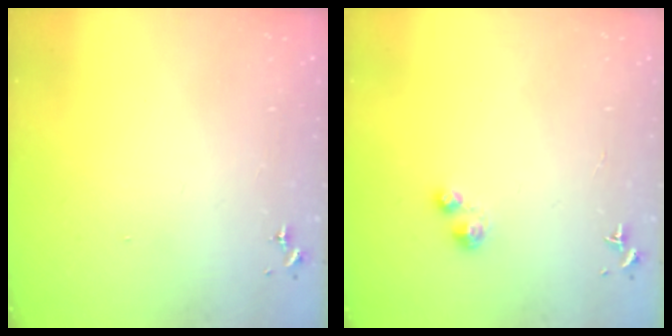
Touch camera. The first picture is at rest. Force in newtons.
{"total": 2.1, "press": 2.1, "slide": 0.4}